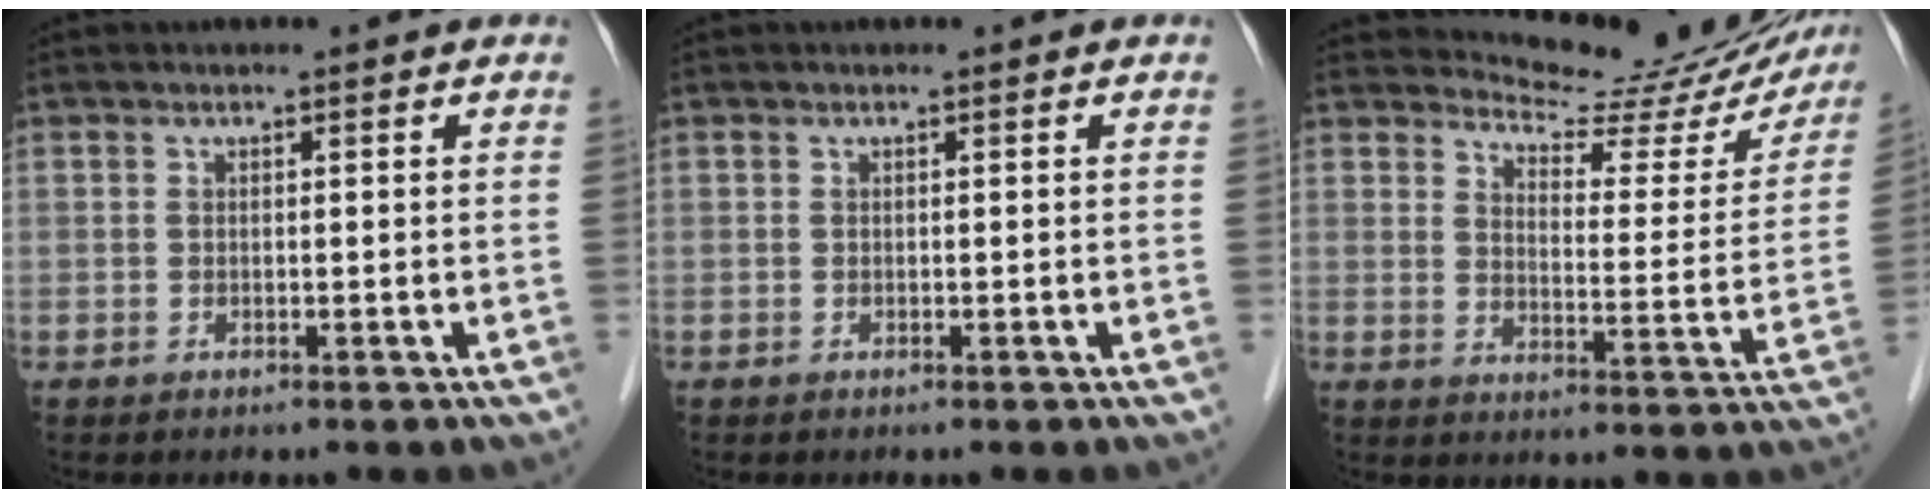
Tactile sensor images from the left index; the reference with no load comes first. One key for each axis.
{"total": 0.0}
{"total": 17.6, "fx": 16.9, "fy": 3.6, "fz": 3.5, "tx": -0.033, "ty": -0.065, "tz": 0.189}